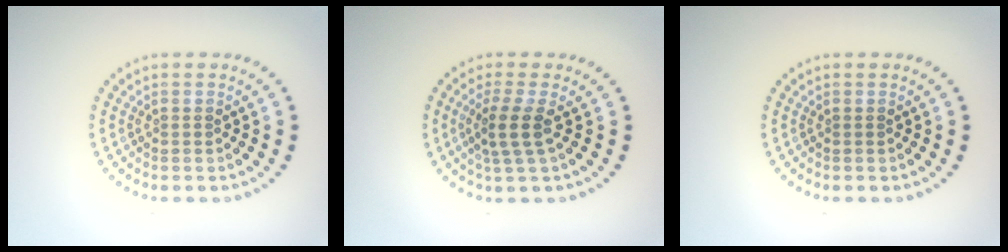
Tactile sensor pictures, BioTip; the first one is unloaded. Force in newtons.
{"total": 2.5, "press": 1.9, "slide": 1.7}
{"total": 0.0}